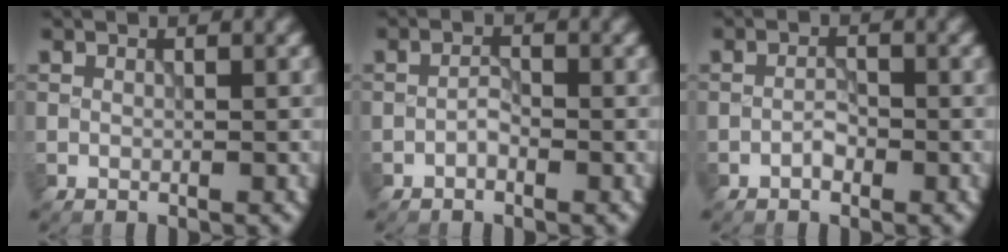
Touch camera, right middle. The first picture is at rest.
{"total": 1.1, "force": [-0.7, 0.5, 0.7], "torque": [-0.013, 0.004, -0.014]}
{"total": 1.2, "force": [-0.7, 0.6, 0.8], "torque": [-0.012, 0.003, -0.015]}